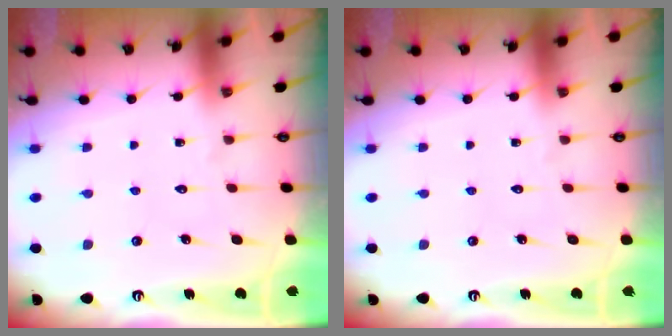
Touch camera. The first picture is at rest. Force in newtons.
{"total": 0.0}